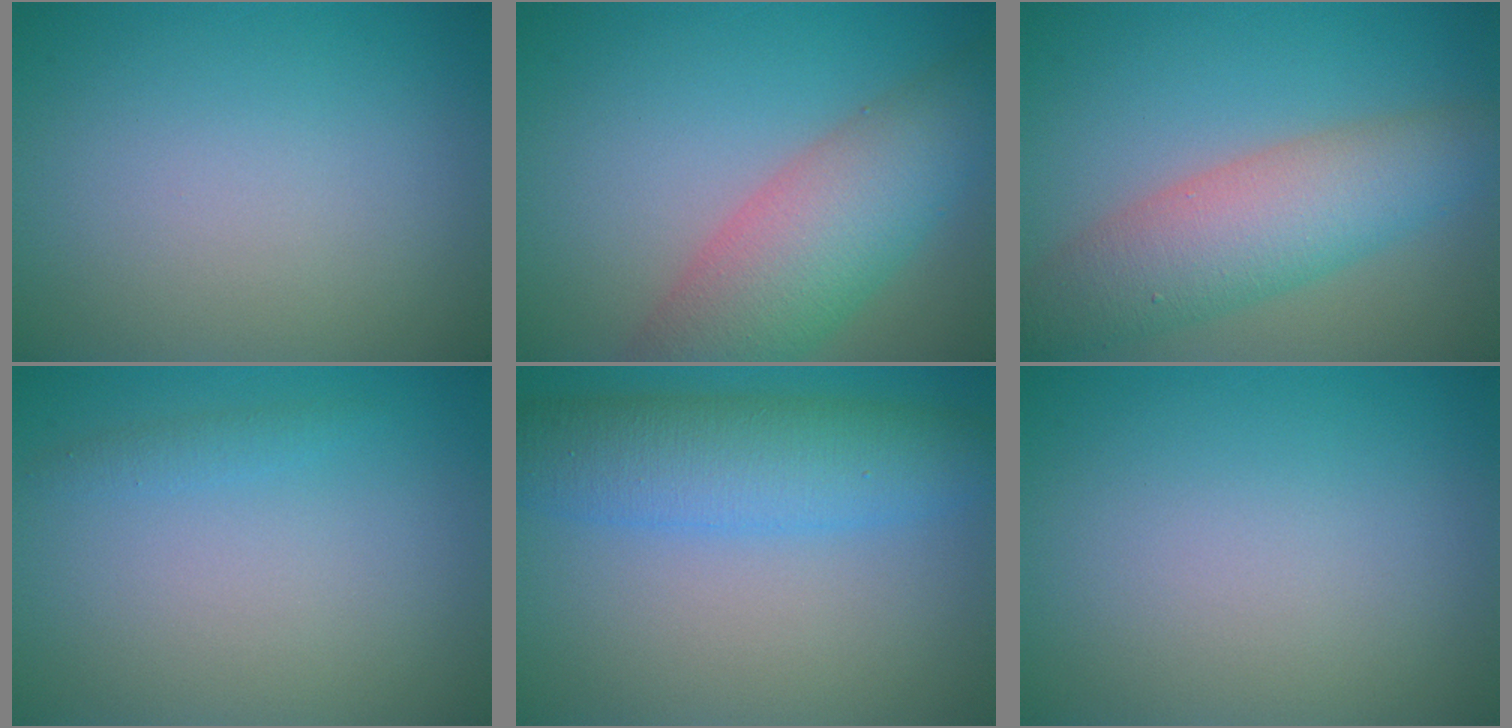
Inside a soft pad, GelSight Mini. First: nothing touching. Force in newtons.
{"total": 7.7, "press": 7.7, "slide": 0.4}
{"total": 6.8, "press": 6.8, "slide": 0.3}
{"total": 0.9, "press": 0.9, "slide": 0.0}
{"total": 6.6, "press": 6.6, "slide": 0.1}
{"total": 0.0}